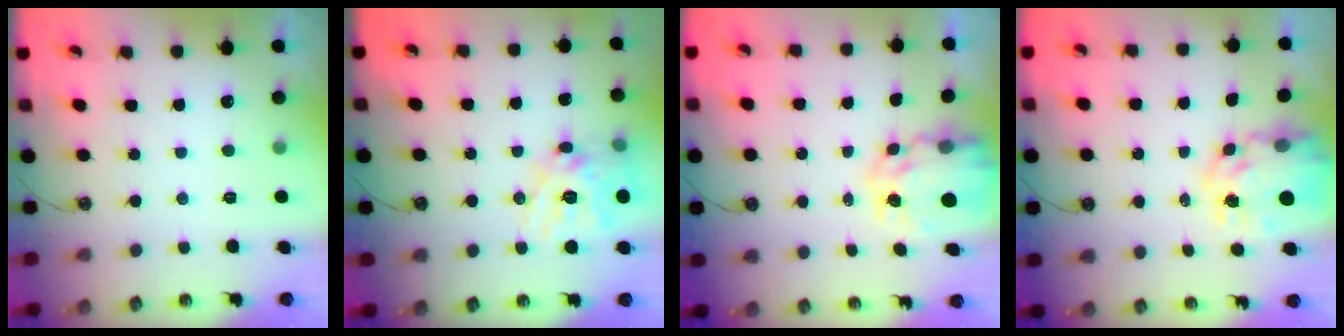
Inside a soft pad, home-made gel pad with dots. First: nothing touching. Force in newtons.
{"total": 17.3, "press": 17.1, "slide": 2.5}
{"total": 9.3, "press": 9.3, "slide": 0.8}
{"total": 11.1, "press": 11.1, "slide": 0.9}